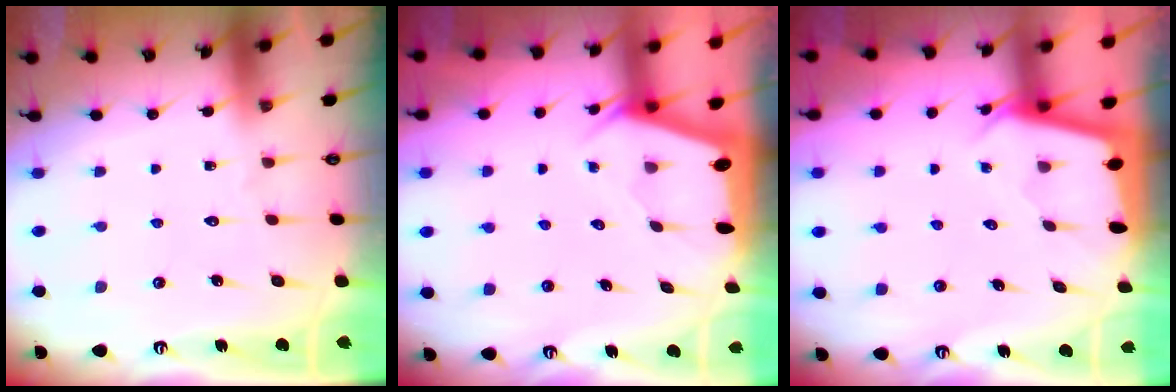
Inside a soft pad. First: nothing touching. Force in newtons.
{"total": 1.9, "press": 1.8, "slide": 0.3}
{"total": 2.0, "press": 2.0, "slide": 0.3}